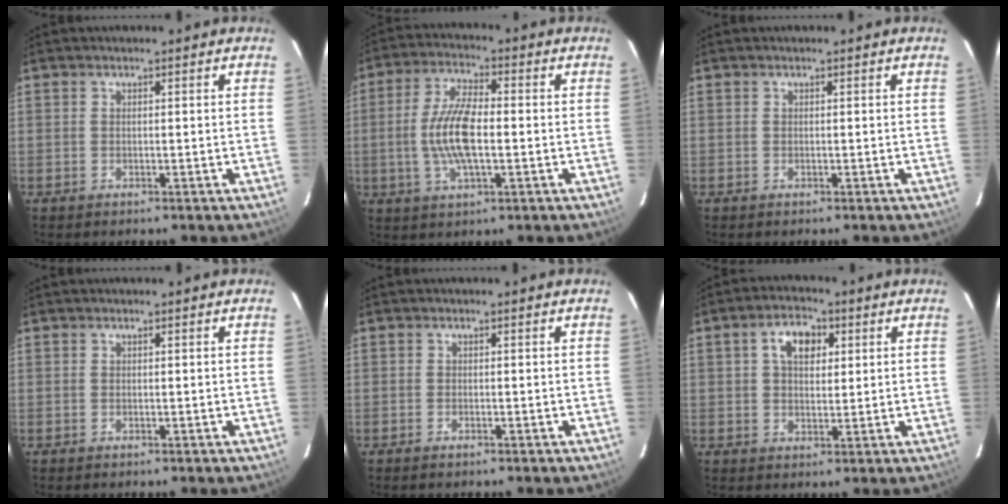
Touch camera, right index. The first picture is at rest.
{"total": 10.2, "force": [-1.2, 3.6, 9.4], "torque": [-0.193, 0.002, -0.025]}
{"total": 0.0}
{"total": 0.0}
{"total": 0.8, "force": [-0.7, 0.3, 0.3], "torque": [-0.005, -0.002, -0.016]}
{"total": 6.3, "force": [2.1, 4.0, 4.5], "torque": [-0.075, 0.021, 0.037]}